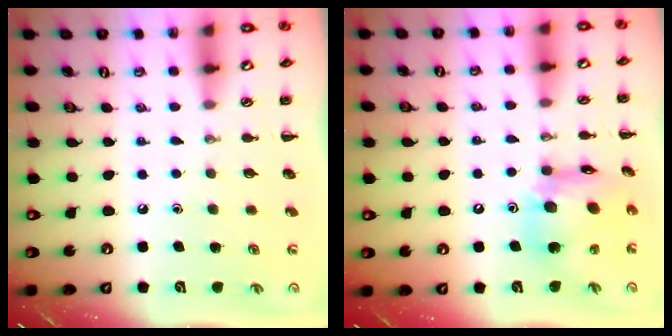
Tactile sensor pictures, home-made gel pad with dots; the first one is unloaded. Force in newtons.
{"total": 15.1, "press": 14.9, "slide": 2.7}